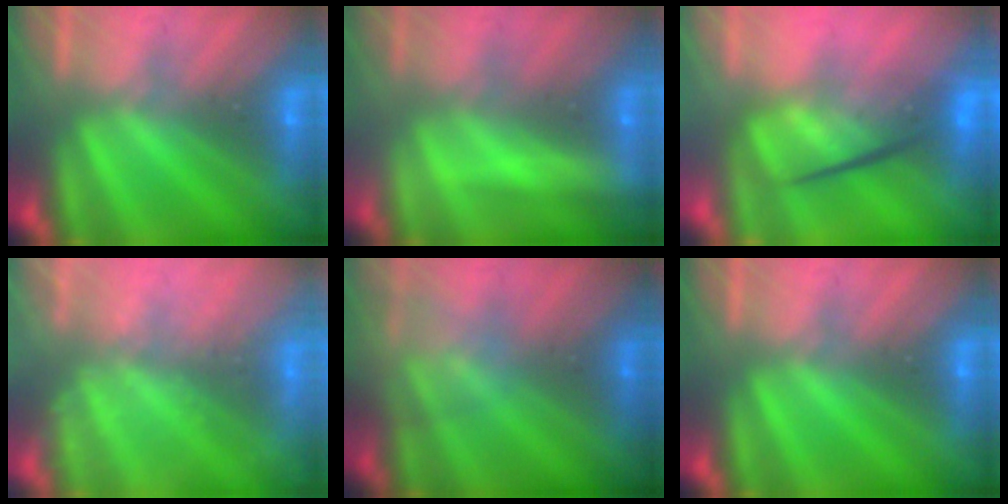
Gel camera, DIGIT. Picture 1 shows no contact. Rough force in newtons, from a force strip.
{"total": 2.2}
{"total": 6.9}
{"total": 2.5}
{"total": 4.6}
{"total": 0.0}